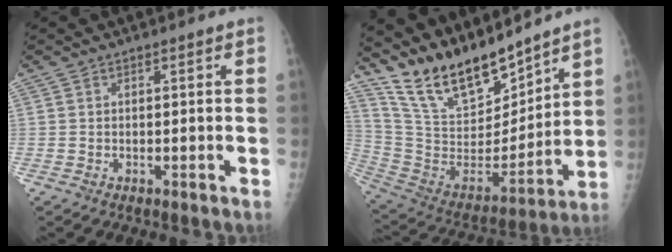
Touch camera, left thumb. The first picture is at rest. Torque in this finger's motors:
{"motor_torque": [0.33, 0.27, 1.11, -1.66, 0.06]}